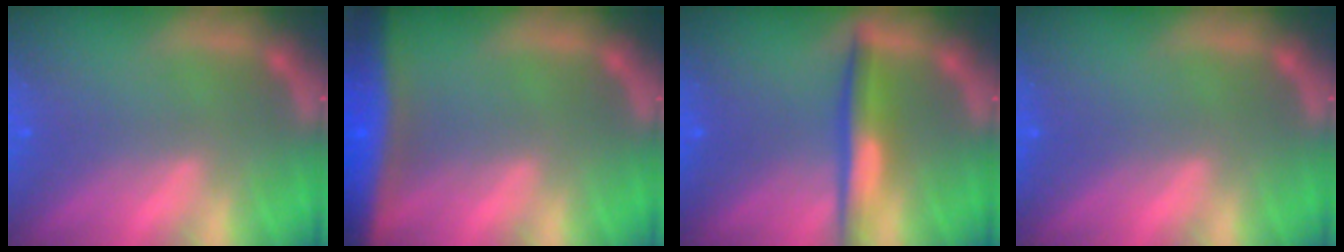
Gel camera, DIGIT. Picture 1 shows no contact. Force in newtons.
{"total": 9.6}
{"total": 4.0}
{"total": 0.0}